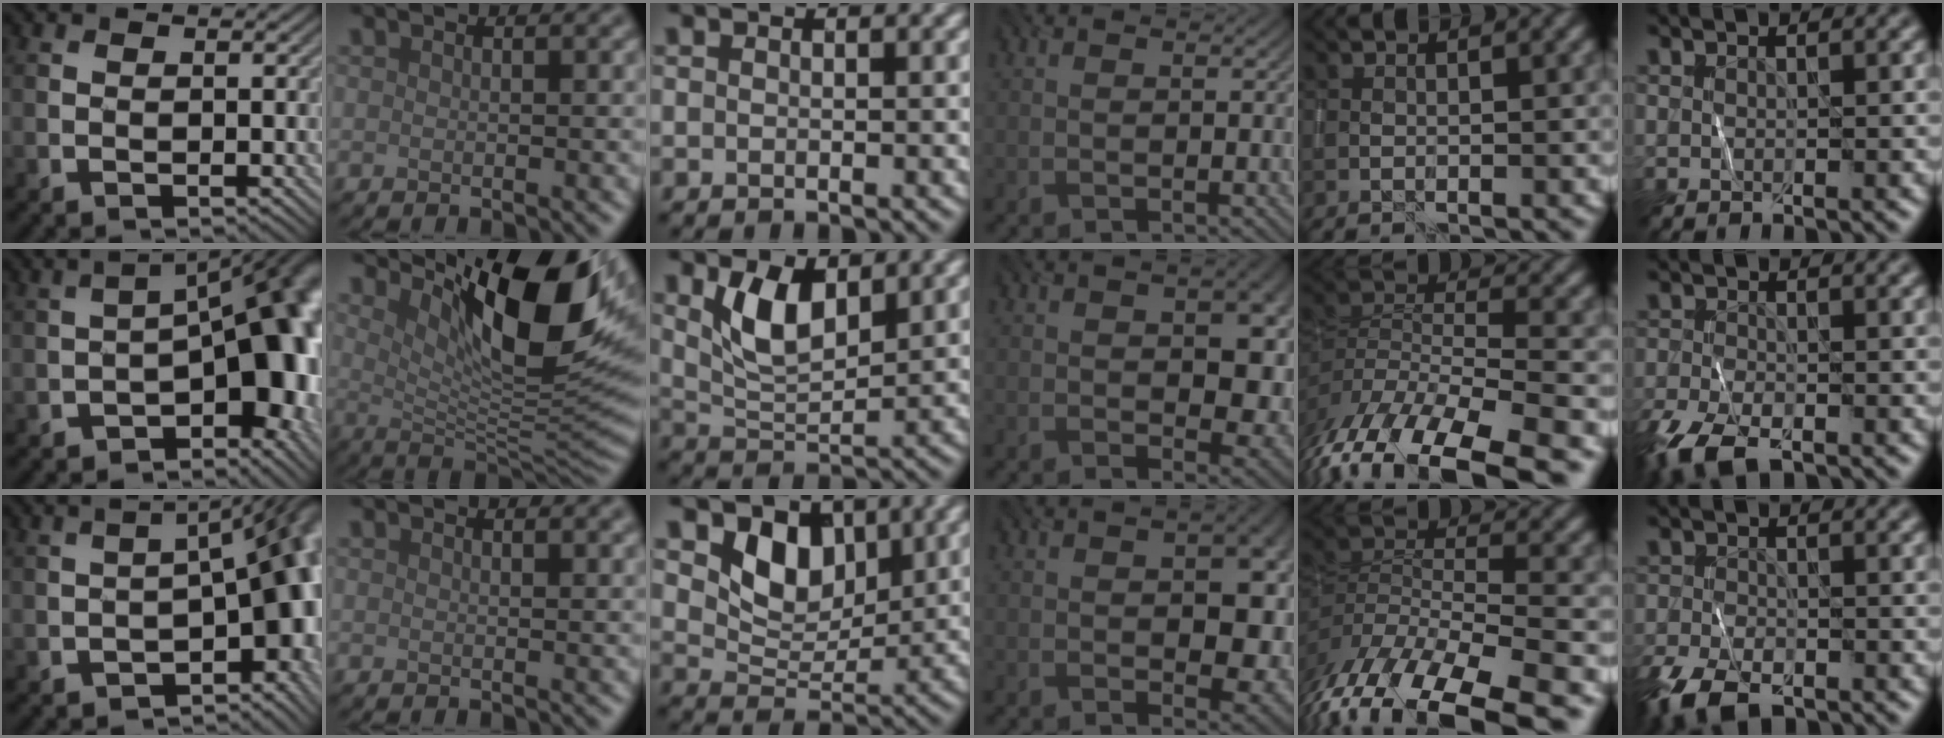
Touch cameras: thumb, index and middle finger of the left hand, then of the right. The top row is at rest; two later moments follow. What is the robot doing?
{"motion": "wrap", "object": "ribbon"}